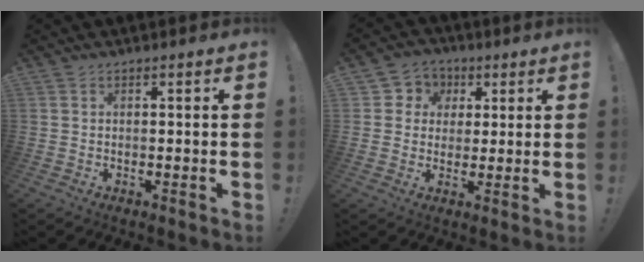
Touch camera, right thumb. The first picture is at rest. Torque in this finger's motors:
{"motor_torque": [-0.09, 0.21, -0.07, 0.09, 0.07]}